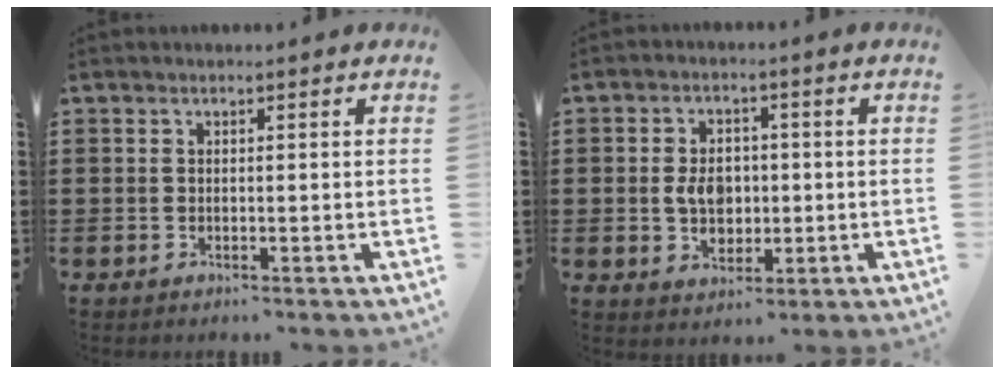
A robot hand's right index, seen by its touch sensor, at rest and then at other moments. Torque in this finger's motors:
{"motor_torque": [0.87, 0.13, 0.60, 0.10]}